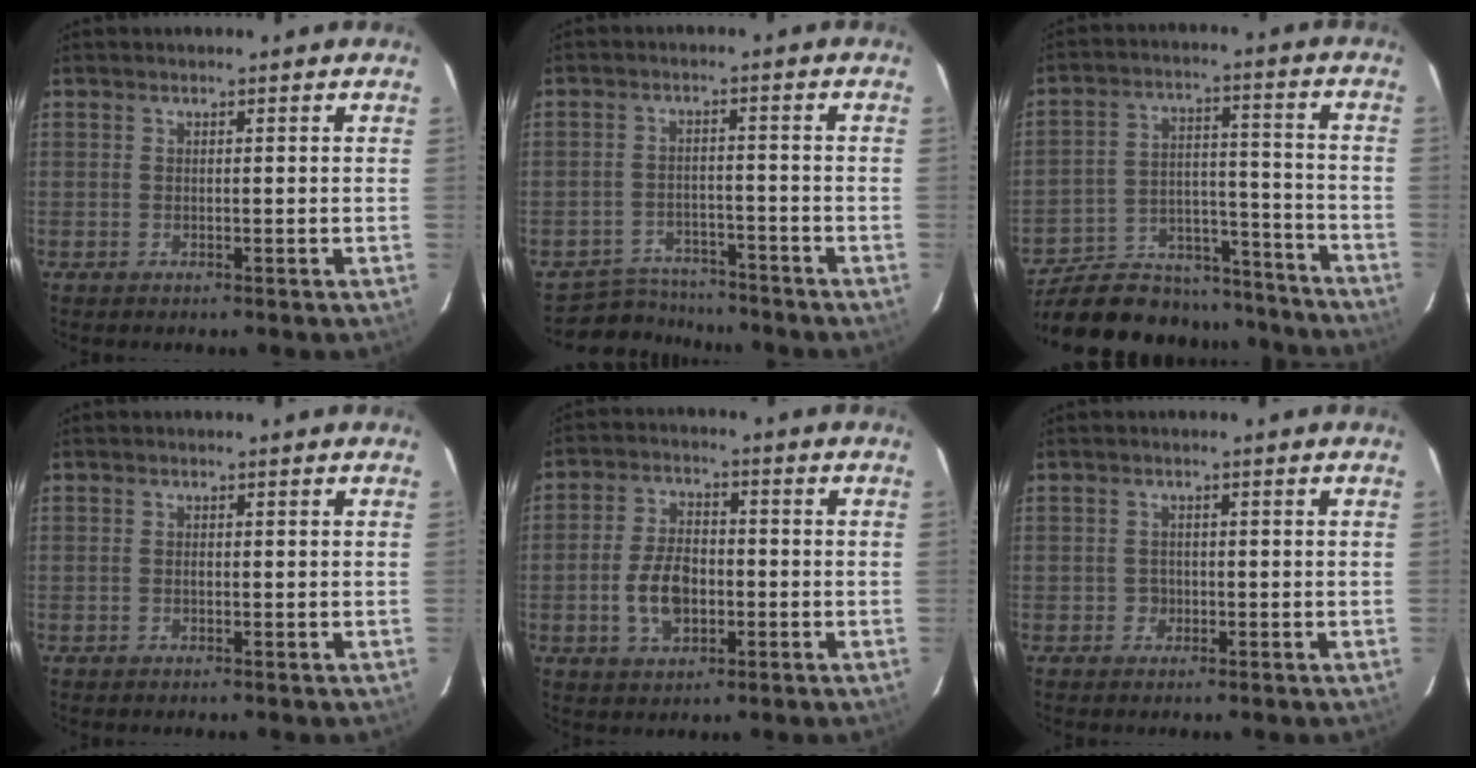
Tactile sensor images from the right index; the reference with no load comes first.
{"total": 7.7, "force": [-7.1, 2.9, 0.2], "torque": [-0.026, 0.016, -0.108]}
{"total": 26.2, "force": [-22.1, 10.3, 9.5], "torque": [-0.194, 0.028, -0.295]}
{"total": 0.5, "force": [-0.2, 0.3, 0.3], "torque": [-0.005, 0.000, -0.002]}
{"total": 8.6, "force": [-2.1, 5.2, 6.5], "torque": [-0.130, 0.011, -0.032]}
{"total": 1.3, "force": [-0.4, 1.2, 0.1], "torque": [0.001, 0.003, -0.004]}